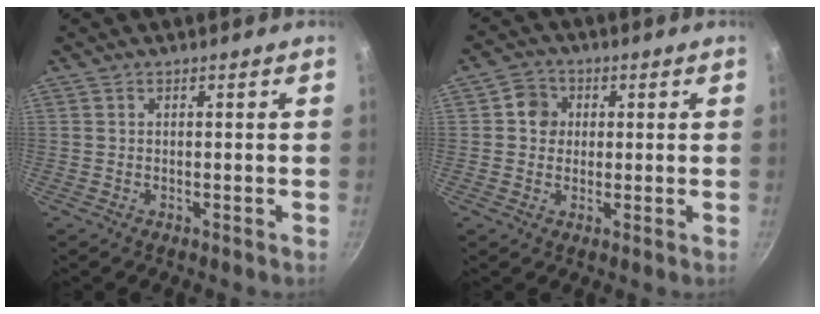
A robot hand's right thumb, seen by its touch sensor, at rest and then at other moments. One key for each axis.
{"total": 4.7, "fx": 0.8, "fy": 4.3, "fz": 1.6, "tx": 0.000, "ty": 0.005, "tz": 0.004}